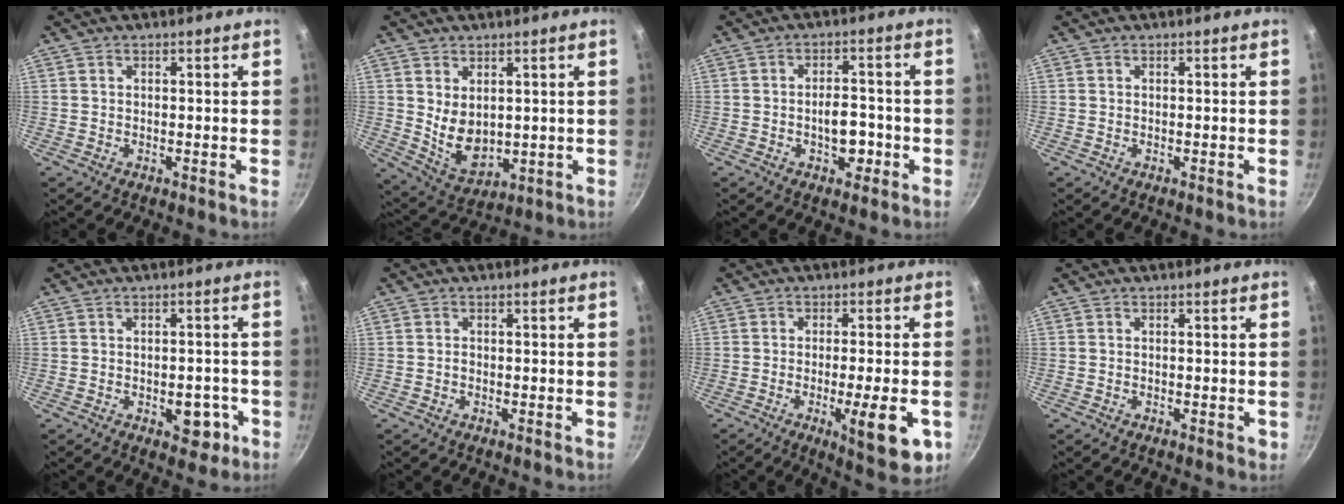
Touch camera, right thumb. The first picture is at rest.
{"total": 8.3, "force": [1.6, 5.5, 5.9], "torque": [-0.085, -0.028, 0.054]}
{"total": 6.0, "force": [-1.8, 3.5, 4.5], "torque": [-0.038, 0.013, -0.025]}
{"total": 0.0}
{"total": 5.7, "force": [-2.0, 3.6, 4.0], "torque": [-0.022, 0.012, -0.017]}
{"total": 0.6, "force": [-0.2, 0.4, 0.3], "torque": [-0.003, 0.003, -0.006]}
{"total": 11.8, "force": [-3.8, 2.8, 10.8], "torque": [-0.139, 0.002, -0.047]}
{"total": 0.9, "force": [-0.4, 0.5, 0.7], "torque": [-0.007, 0.003, -0.004]}